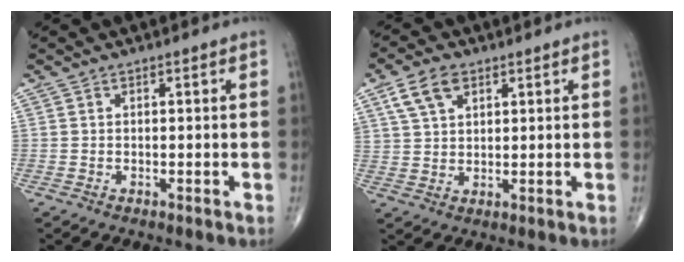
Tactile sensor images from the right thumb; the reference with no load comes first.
{"total": 7.0, "force": [3.5, 4.2, 4.3], "torque": [-0.072, -0.004, 0.071]}